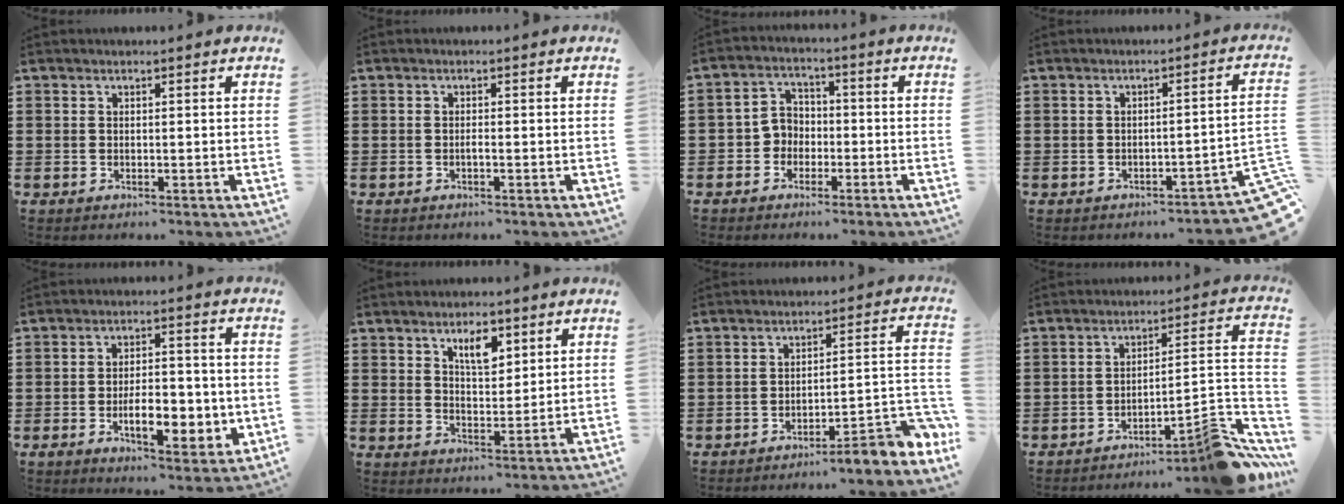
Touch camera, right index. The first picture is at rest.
{"total": 0.8, "force": [-0.3, 0.1, 0.7], "torque": [-0.014, -0.002, -0.005]}
{"total": 4.0, "force": [-2.0, 3.4, 0.8], "torque": [-0.035, 0.008, -0.046]}
{"total": 3.6, "force": [-2.9, 0.3, 2.1], "torque": [-0.038, -0.008, -0.059]}
{"total": 8.5, "force": [-2.3, 4.1, 7.1], "torque": [-0.118, -0.002, -0.044]}
{"total": 5.0, "force": [3.0, 2.1, 3.4], "torque": [-0.060, 0.000, 0.049]}
{"total": 5.0, "force": [-4.0, 0.3, 3.0], "torque": [-0.050, -0.015, -0.079]}
{"total": 8.2, "force": [-6.7, 0.6, 4.7], "torque": [-0.048, -0.009, -0.131]}